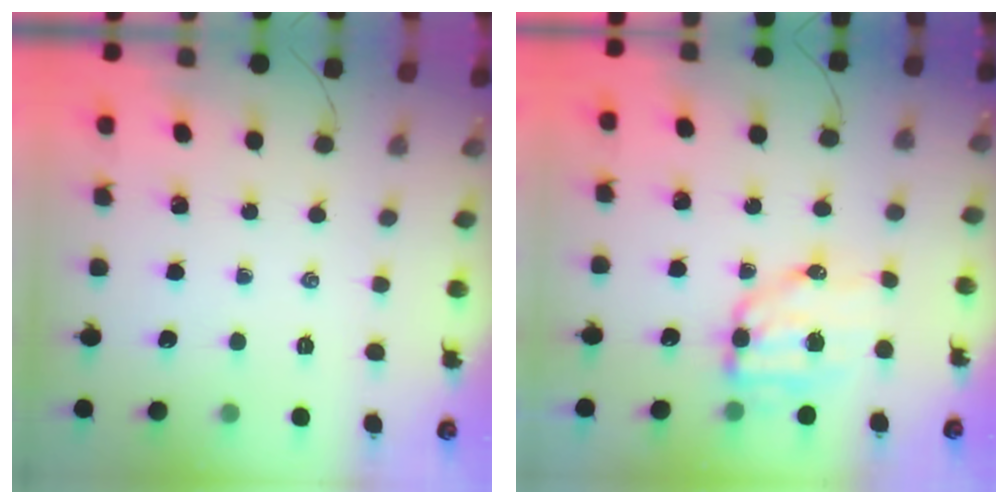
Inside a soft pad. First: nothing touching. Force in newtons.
{"total": 8.5, "press": 8.3, "slide": 1.6}